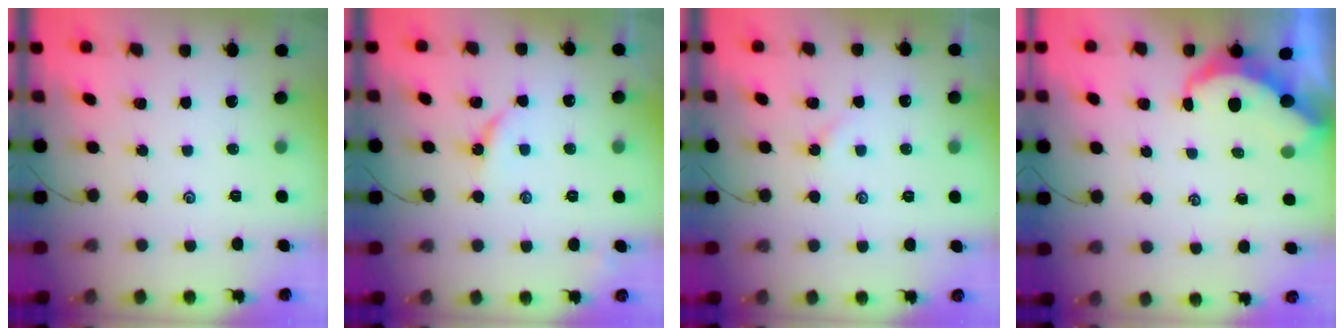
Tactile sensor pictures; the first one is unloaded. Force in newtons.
{"total": 2.5, "press": 2.5, "slide": 0.4}
{"total": 2.1, "press": 2.1, "slide": 0.4}
{"total": 5.1, "press": 5.1, "slide": 0.3}